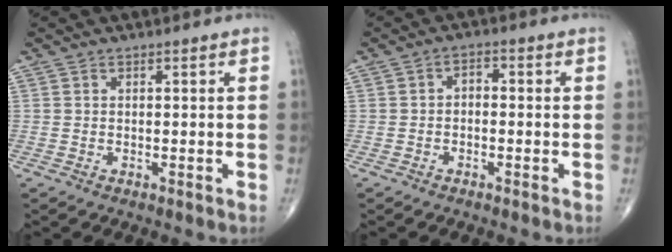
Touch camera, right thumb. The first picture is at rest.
{"total": 2.3, "force": [-0.5, 1.5, 1.7], "torque": [-0.019, 0.015, -0.016]}